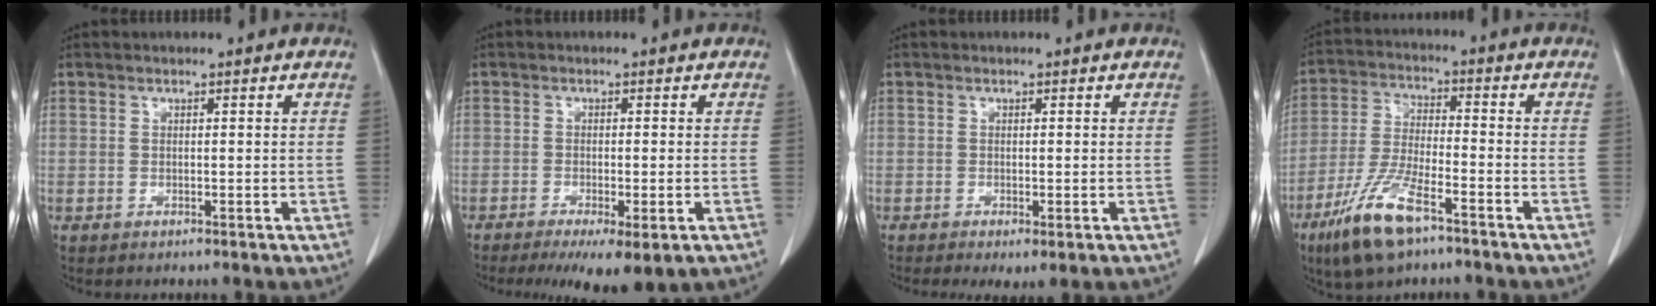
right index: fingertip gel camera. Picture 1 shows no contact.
{"total": 8.4, "force": [-5.4, 1.7, 6.1], "torque": [-0.082, -0.019, -0.081]}
{"total": 2.9, "force": [-1.3, 0.7, 2.4], "torque": [-0.039, -0.011, -0.015]}
{"total": 11.5, "force": [-7.2, 2.6, 8.6], "torque": [-0.185, -0.022, -0.133]}